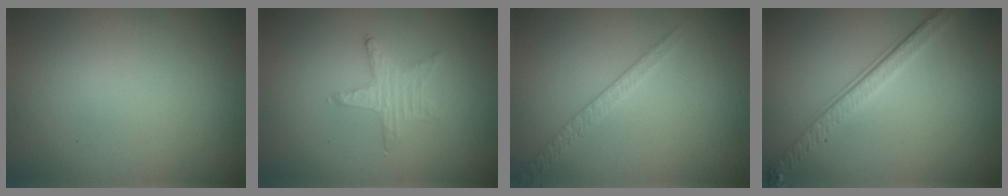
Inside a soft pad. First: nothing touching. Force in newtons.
{"total": 1.2, "press": 1.2, "slide": 0.1}
{"total": 1.6, "press": 1.0, "slide": 1.3}
{"total": 3.9, "press": 2.7, "slide": 2.8}